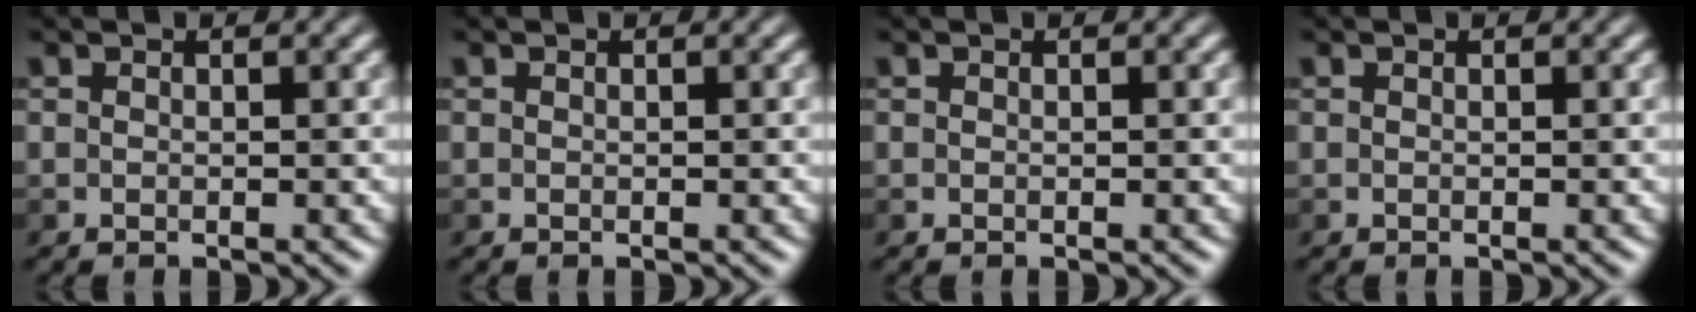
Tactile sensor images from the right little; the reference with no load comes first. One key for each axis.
{"total": 0.0}
{"total": 0.0}
{"total": 0.0}